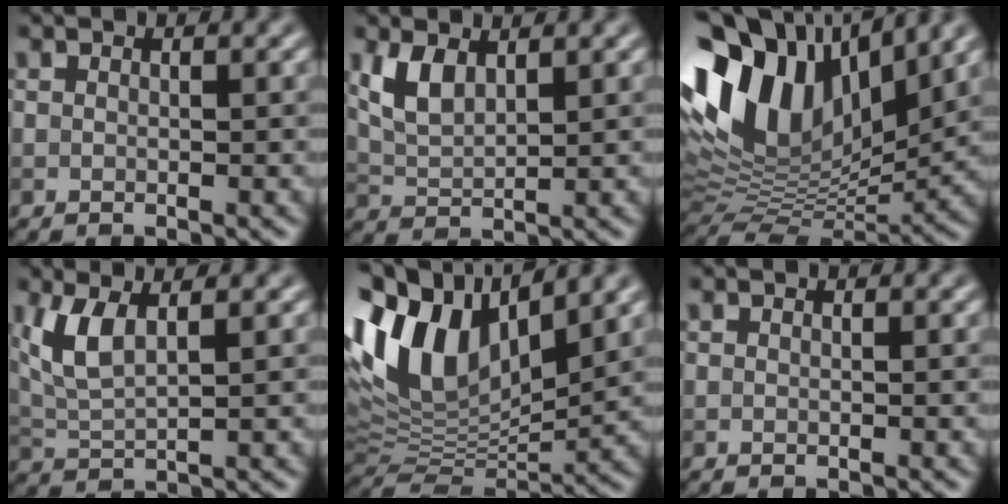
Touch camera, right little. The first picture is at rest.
{"total": 3.3, "force": [1.7, 1.5, 2.3], "torque": [-0.055, -0.001, 0.039]}
{"total": 14.7, "force": [6.3, 8.0, 10.6], "torque": [-0.217, 0.029, 0.112]}
{"total": 4.1, "force": [1.8, 1.5, 3.4], "torque": [-0.089, -0.002, 0.039]}
{"total": 11.7, "force": [5.8, 5.7, 8.5], "torque": [-0.173, 0.020, 0.101]}
{"total": 0.0}